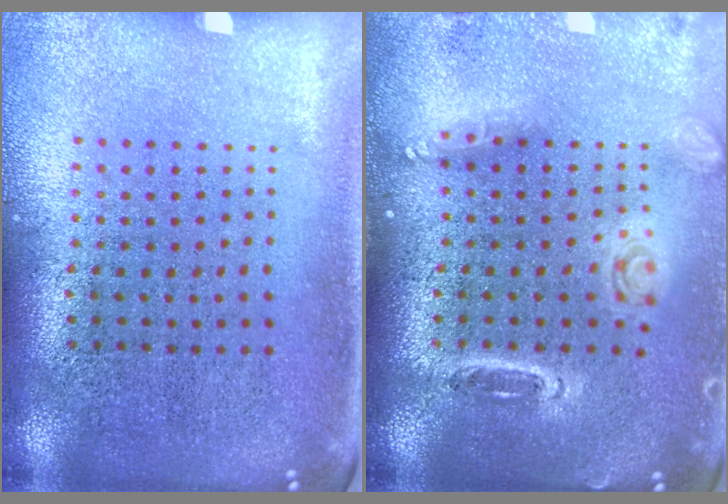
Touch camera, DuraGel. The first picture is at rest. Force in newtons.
{"total": 1.5, "press": 1.5, "slide": 0.1}